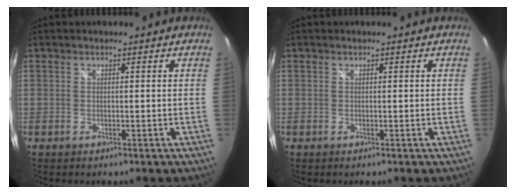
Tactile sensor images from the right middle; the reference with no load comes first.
{"total": 0.0}